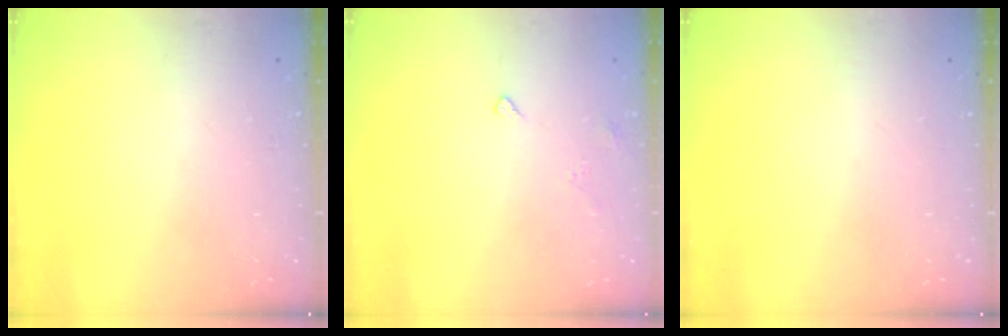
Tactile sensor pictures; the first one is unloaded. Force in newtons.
{"total": 3.5, "press": 3.5, "slide": 0.4}
{"total": 0.0}